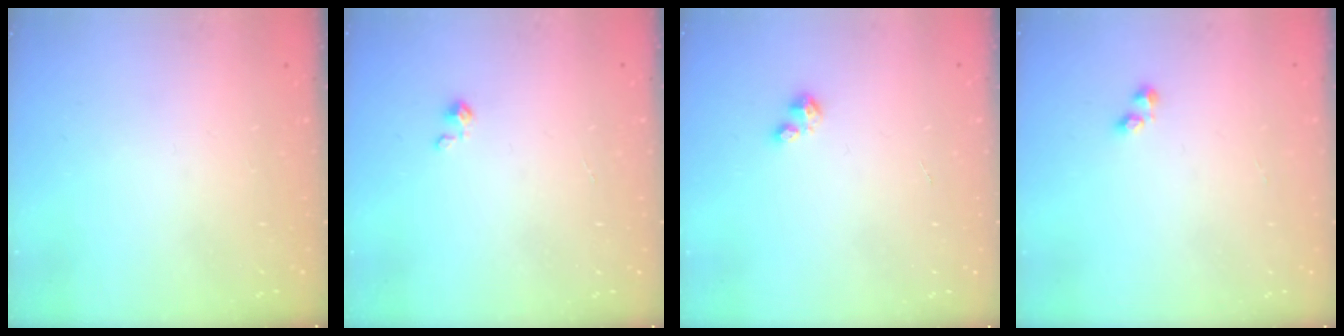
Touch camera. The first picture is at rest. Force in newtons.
{"total": 2.3, "press": 2.2, "slide": 0.3}
{"total": 2.1, "press": 2.0, "slide": 0.5}
{"total": 1.6, "press": 1.5, "slide": 0.4}